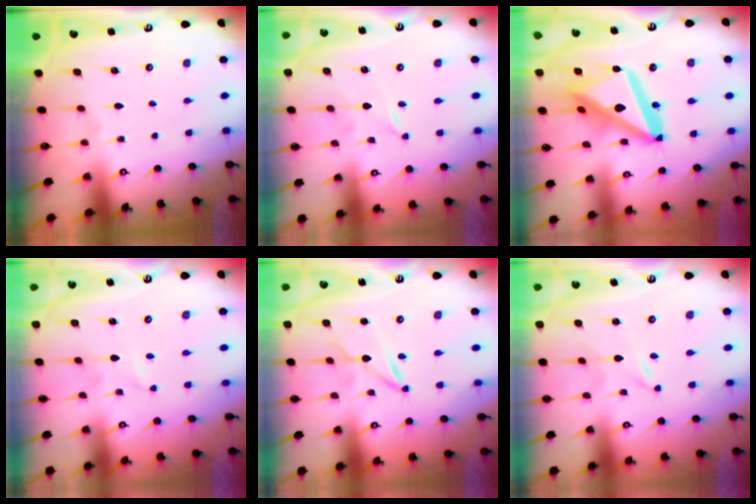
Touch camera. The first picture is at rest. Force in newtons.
{"total": 0.0}
{"total": 19.5, "press": 19.4, "slide": 2.1}
{"total": 0.6, "press": 0.6, "slide": 0.1}
{"total": 2.0, "press": 2.0, "slide": 0.1}
{"total": 0.0}